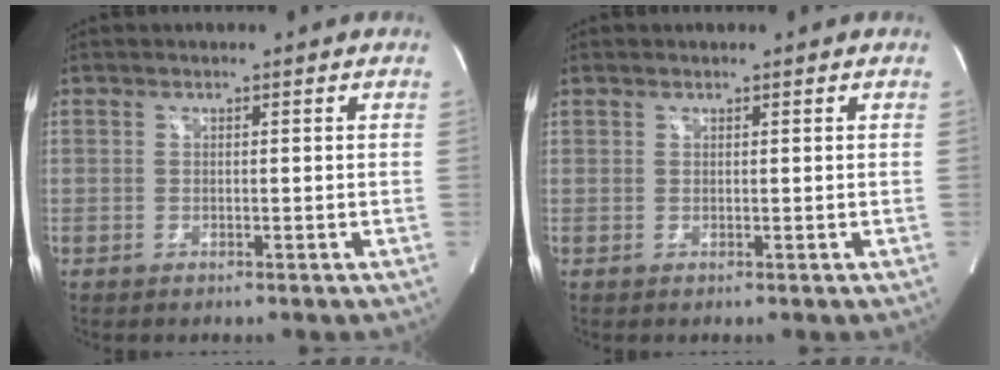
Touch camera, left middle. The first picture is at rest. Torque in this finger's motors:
{"motor_torque": [0.36, -0.35, 1.05, 0.21]}